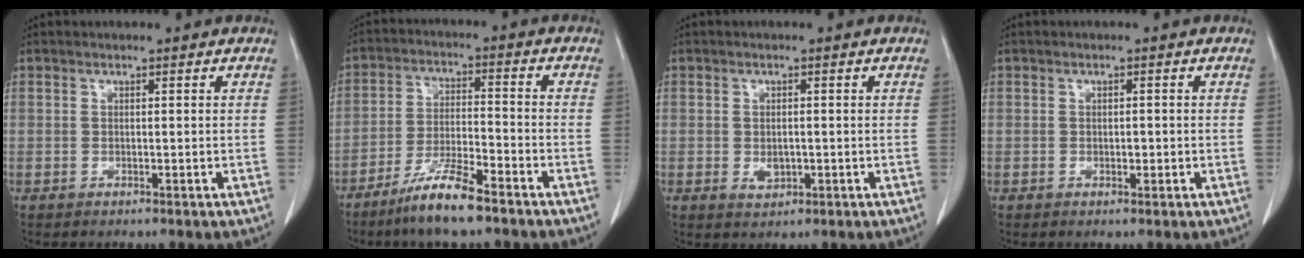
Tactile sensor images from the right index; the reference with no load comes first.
{"total": 9.0, "force": [-6.6, 0.8, 6.1], "torque": [-0.122, -0.014, -0.125]}
{"total": 2.5, "force": [-0.5, 1.8, 1.8], "torque": [-0.030, 0.000, 0.002]}
{"total": 1.2, "force": [-0.2, 0.7, 0.9], "torque": [-0.015, 0.001, 0.000]}